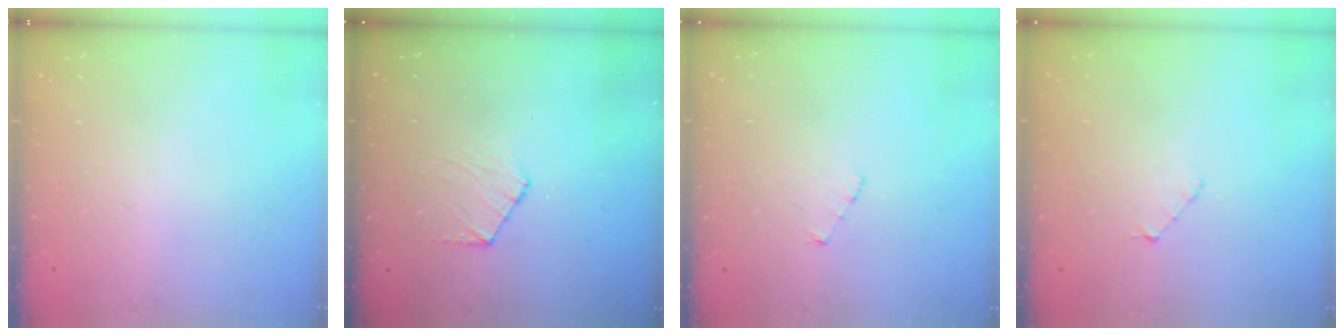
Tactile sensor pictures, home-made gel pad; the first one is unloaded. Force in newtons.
{"total": 6.5, "press": 6.5, "slide": 0.6}
{"total": 2.6, "press": 2.6, "slide": 0.3}
{"total": 2.9, "press": 2.9, "slide": 0.3}